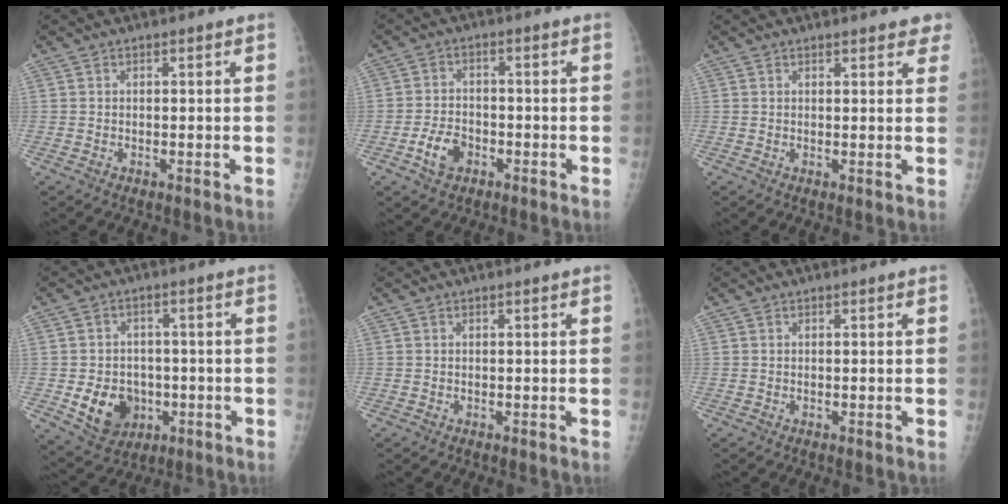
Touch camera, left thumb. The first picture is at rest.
{"total": 5.3, "force": [-2.5, 3.6, 3.1], "torque": [-0.049, 0.018, -0.044]}
{"total": 4.4, "force": [3.5, 1.4, 2.3], "torque": [-0.001, -0.006, 0.035]}
{"total": 9.7, "force": [-2.3, 8.0, 5.0], "torque": [-0.052, 0.006, -0.025]}
{"total": 0.0}
{"total": 0.0}